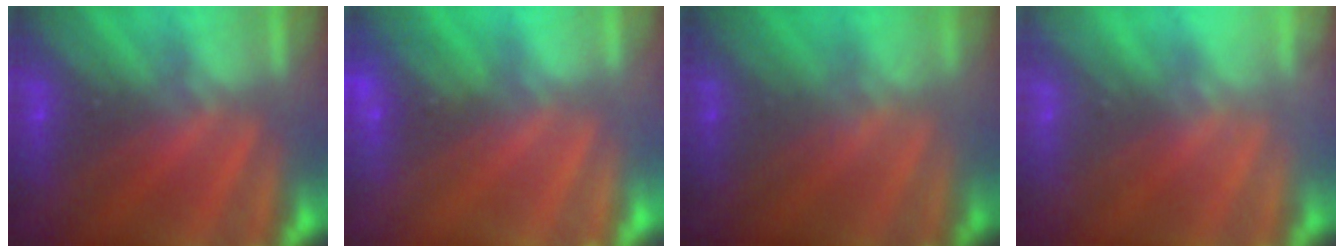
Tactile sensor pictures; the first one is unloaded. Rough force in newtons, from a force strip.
{"total": 2.5}
{"total": 1.6}
{"total": 2.1}